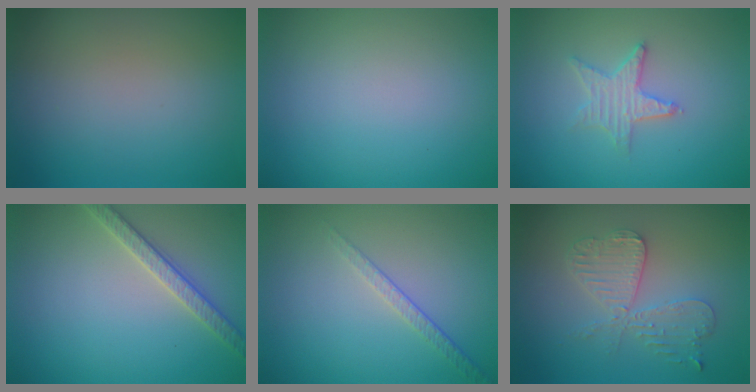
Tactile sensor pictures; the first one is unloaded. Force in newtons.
{"total": 0.0}
{"total": 2.7, "press": 2.6, "slide": 0.5}
{"total": 2.7, "press": 2.7, "slide": 0.1}
{"total": 1.6, "press": 1.0, "slide": 1.3}
{"total": 4.2, "press": 3.6, "slide": 2.1}